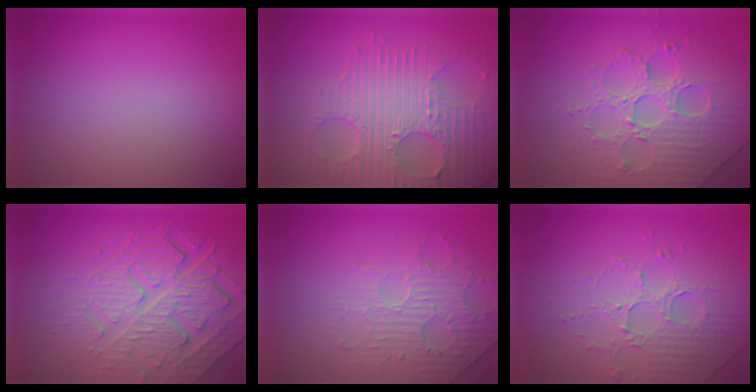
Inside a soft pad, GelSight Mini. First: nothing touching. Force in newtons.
{"total": 8.6, "press": 6.0, "slide": 6.1}
{"total": 5.8, "press": 5.3, "slide": 2.4}
{"total": 8.0, "press": 5.6, "slide": 5.7}
{"total": 2.9, "press": 2.4, "slide": 1.6}
{"total": 5.0, "press": 3.4, "slide": 3.7}